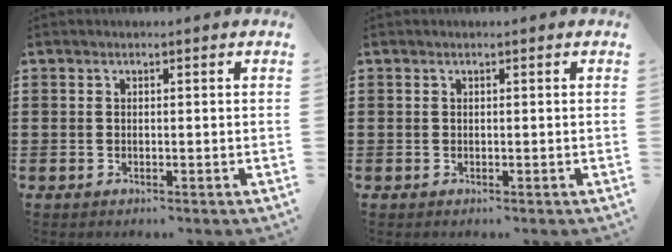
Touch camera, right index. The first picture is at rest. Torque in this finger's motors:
{"motor_torque": [0.00, 0.00, 0.00, 0.00]}